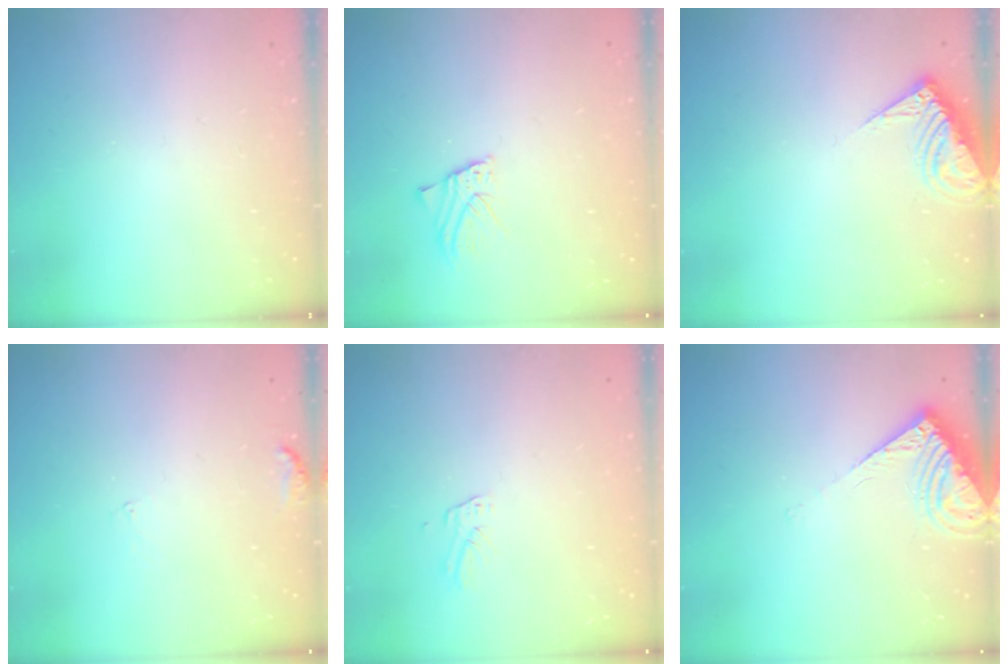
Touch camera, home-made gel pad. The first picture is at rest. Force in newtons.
{"total": 2.6, "press": 2.6, "slide": 0.2}
{"total": 9.3, "press": 9.2, "slide": 1.1}
{"total": 7.3, "press": 7.3, "slide": 0.7}
{"total": 2.7, "press": 2.7, "slide": 0.2}
{"total": 9.7, "press": 9.7, "slide": 0.8}